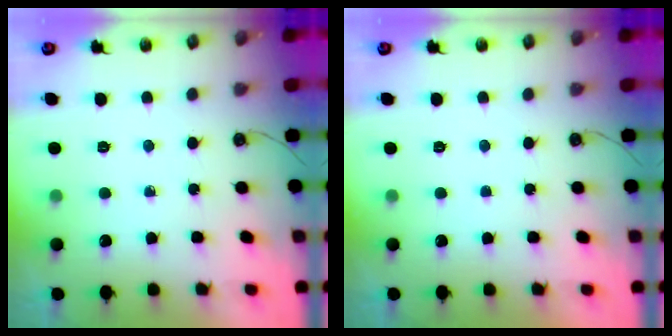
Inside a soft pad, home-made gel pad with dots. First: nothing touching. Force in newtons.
{"total": 0.0}